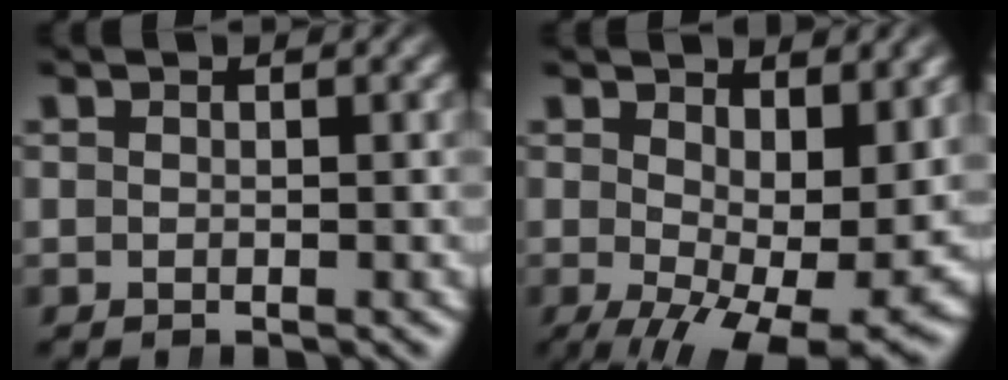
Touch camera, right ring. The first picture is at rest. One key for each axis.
{"total": 8.0, "fx": -1.8, "fy": 3.7, "fz": 6.9, "tx": -0.094, "ty": -0.056, "tz": 0.002}